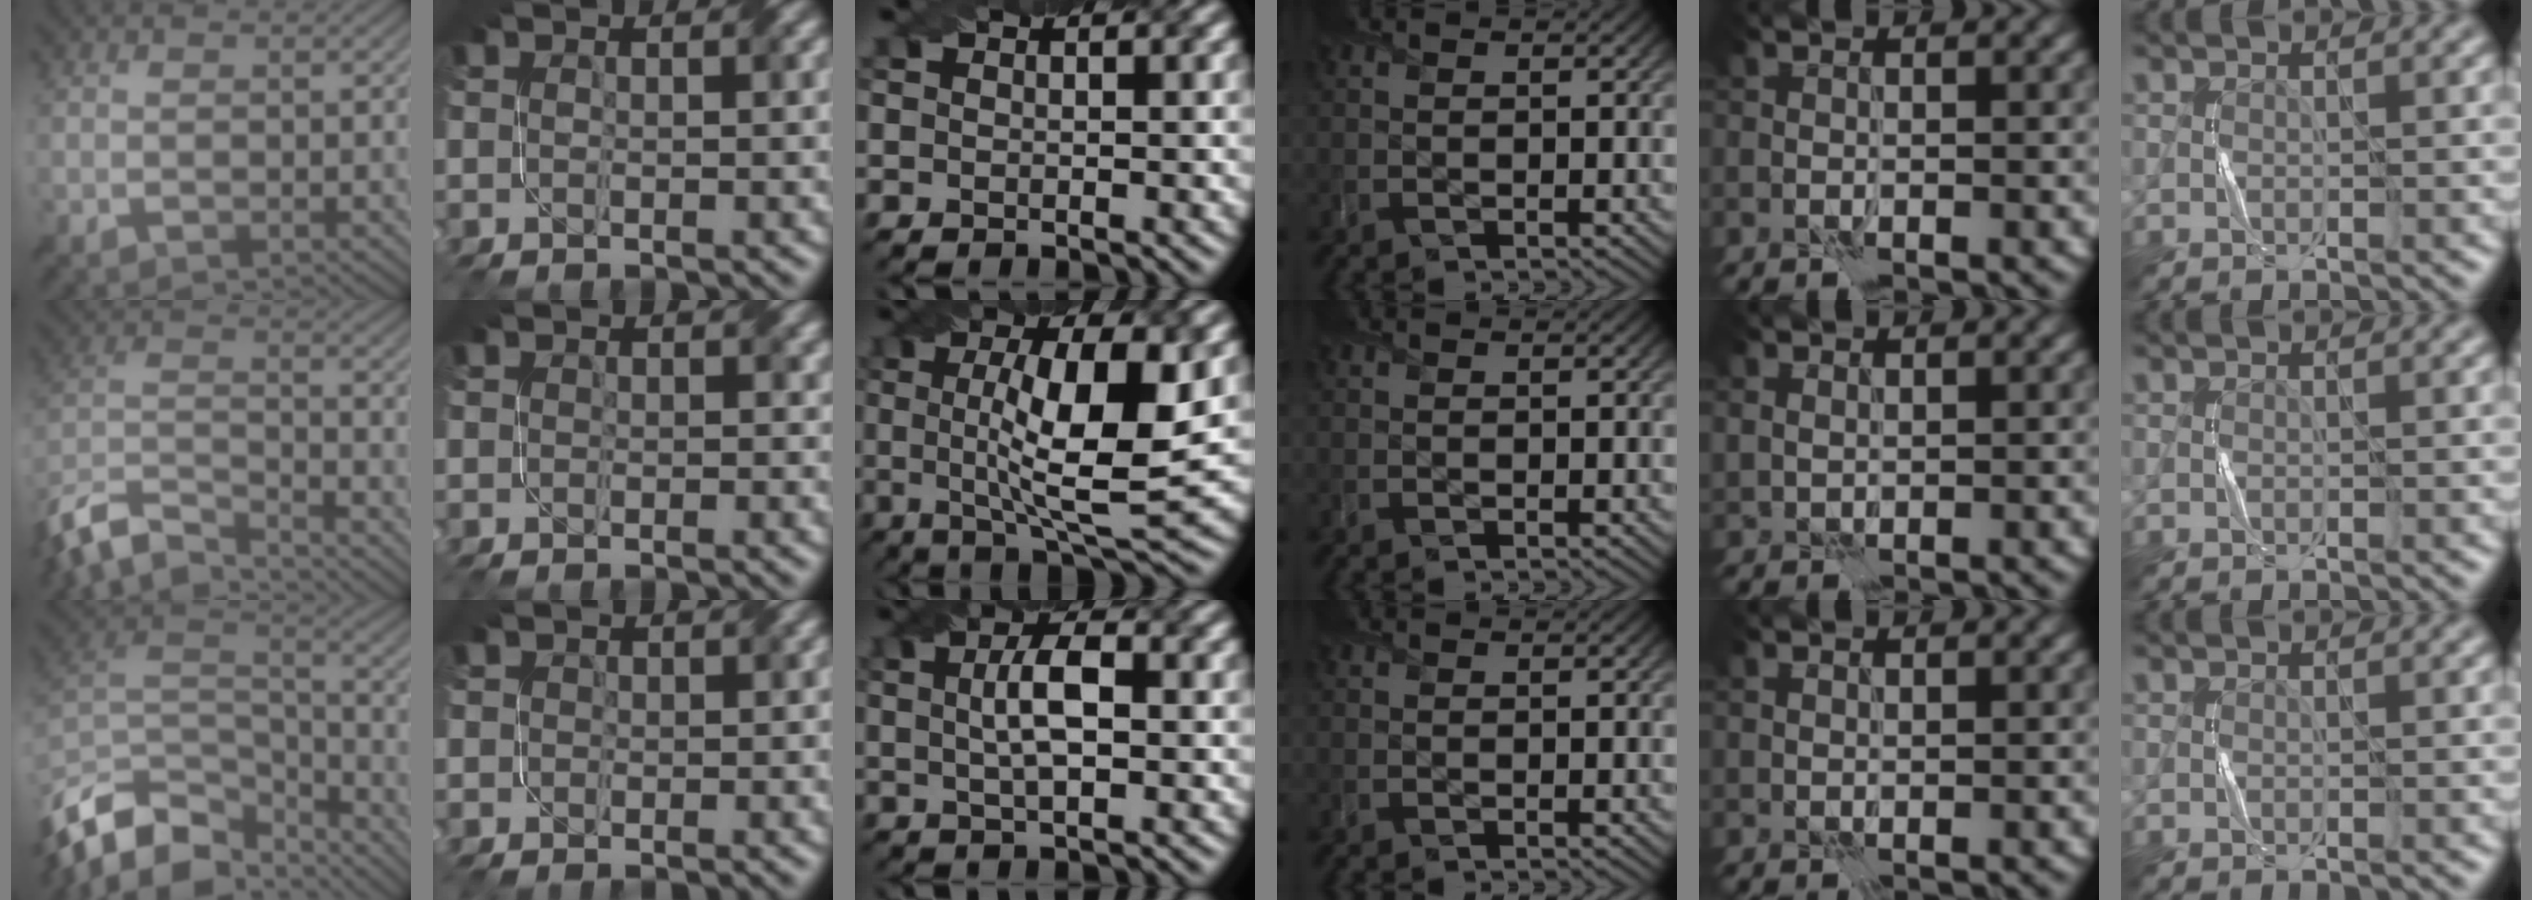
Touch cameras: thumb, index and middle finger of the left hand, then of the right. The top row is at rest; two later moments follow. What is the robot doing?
{"motion": "twist", "object": "screw"}